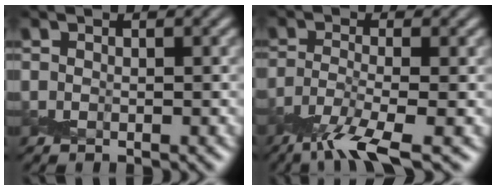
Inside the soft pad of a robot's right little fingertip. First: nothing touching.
{"total": 5.2, "force": [-3.8, 0.3, 3.5], "torque": [-0.070, -0.005, -0.083]}